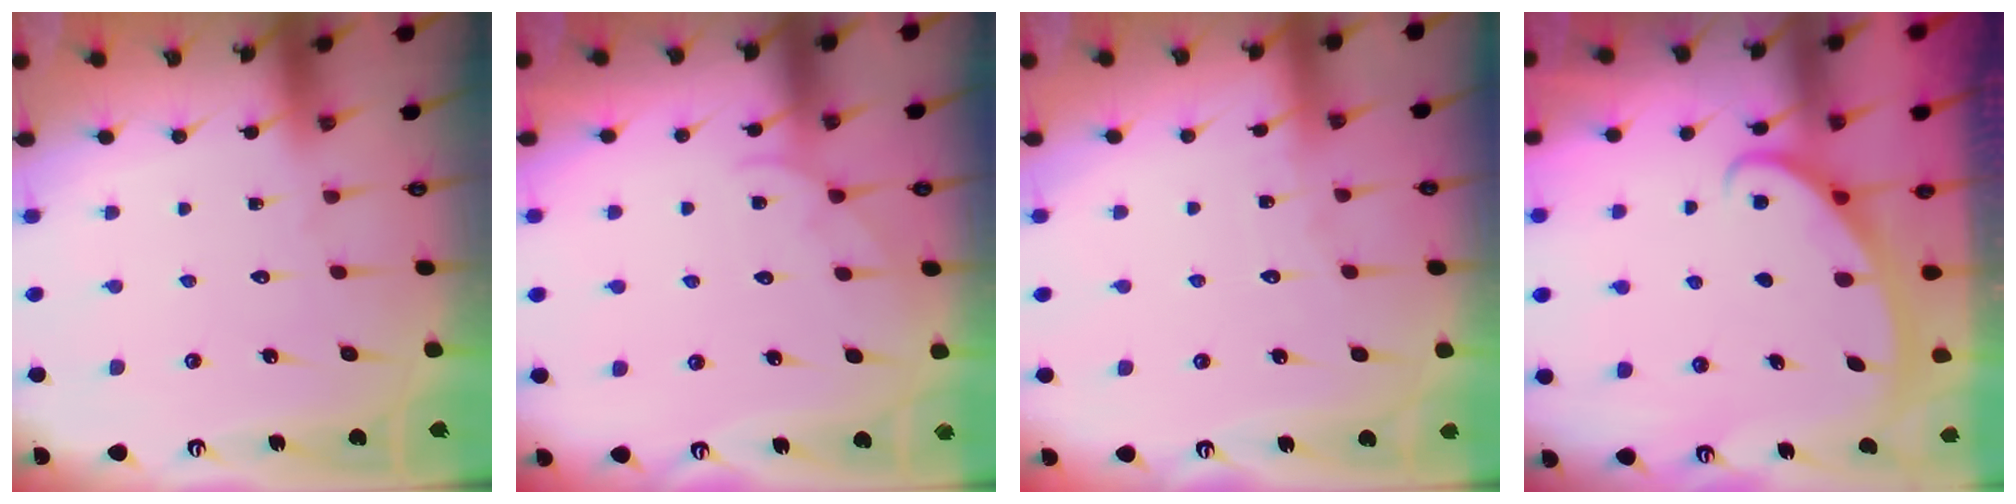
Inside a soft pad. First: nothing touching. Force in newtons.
{"total": 2.3, "press": 2.3, "slide": 0.3}
{"total": 3.0, "press": 3.0, "slide": 0.4}
{"total": 2.8, "press": 2.8, "slide": 0.4}